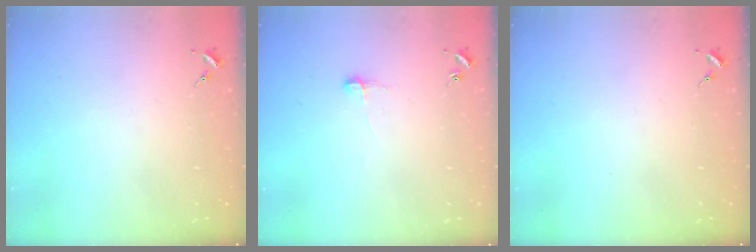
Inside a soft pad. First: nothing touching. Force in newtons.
{"total": 5.6, "press": 5.6, "slide": 0.5}
{"total": 0.0}